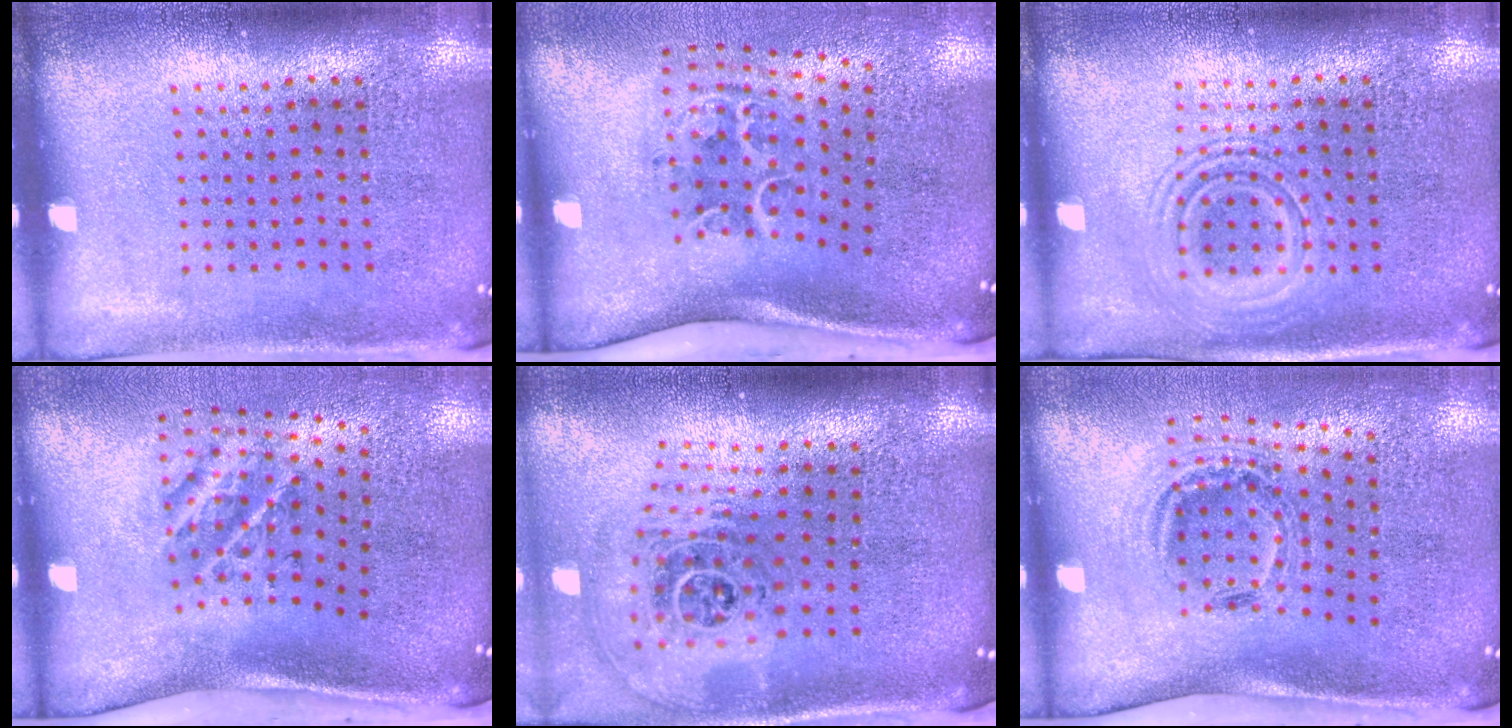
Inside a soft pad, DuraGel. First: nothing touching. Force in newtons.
{"total": 2.3, "press": 1.4, "slide": 1.9}
{"total": 2.8, "press": 2.7, "slide": 0.5}
{"total": 2.3, "press": 1.3, "slide": 1.9}
{"total": 2.2, "press": 1.6, "slide": 1.5}
{"total": 1.2, "press": 1.0, "slide": 0.7}